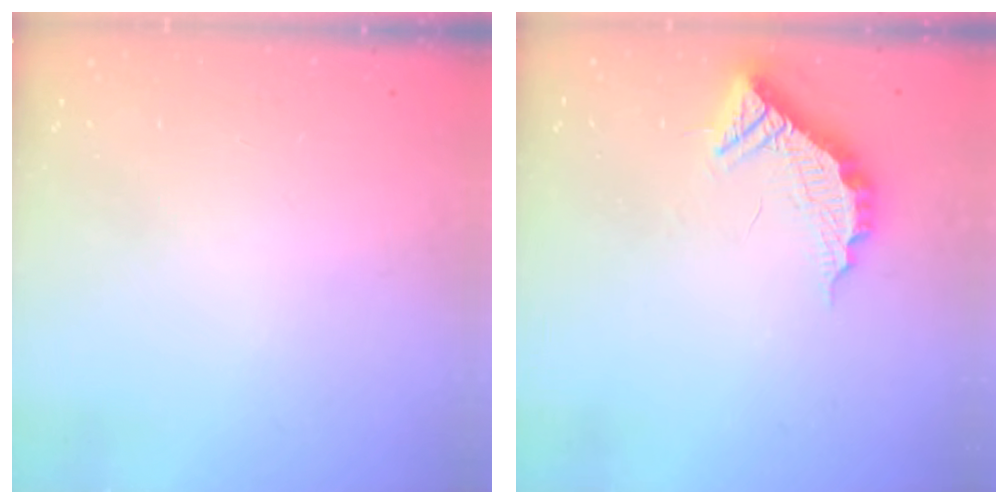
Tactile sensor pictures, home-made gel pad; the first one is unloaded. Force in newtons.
{"total": 12.2, "press": 12.1, "slide": 0.9}